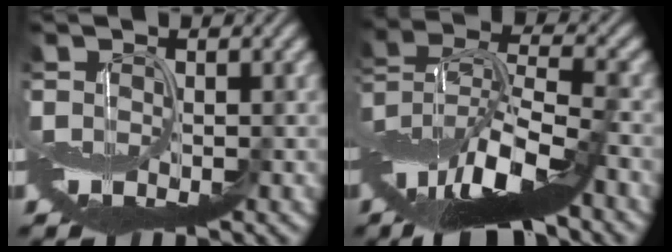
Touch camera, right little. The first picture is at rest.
{"total": 12.3, "force": [-6.7, 3.9, 9.6], "torque": [-0.179, 0.010, -0.121]}